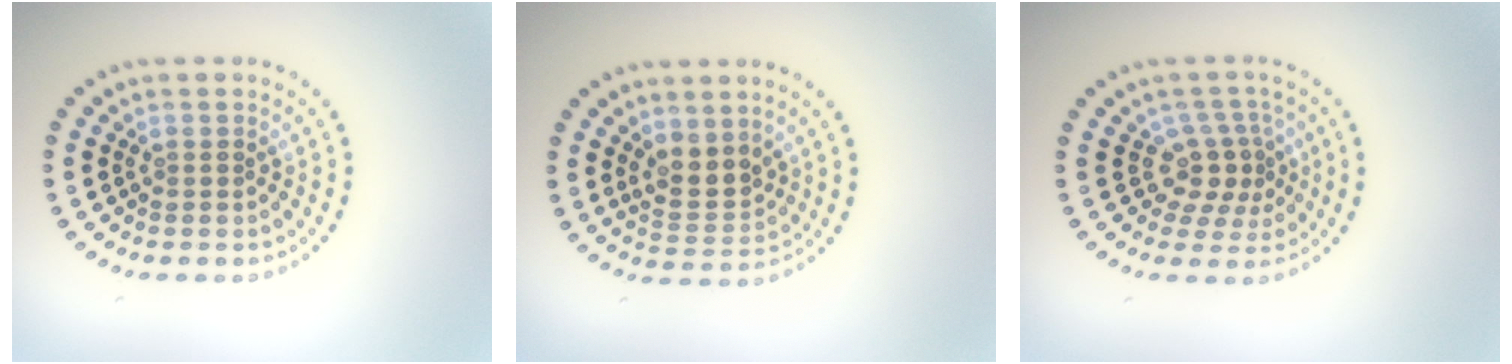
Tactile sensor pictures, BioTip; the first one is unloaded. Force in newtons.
{"total": 2.9, "press": 2.7, "slide": 1.2}
{"total": 3.1, "press": 2.4, "slide": 2.0}